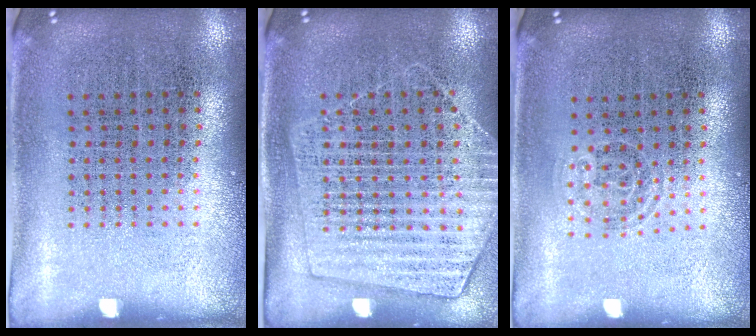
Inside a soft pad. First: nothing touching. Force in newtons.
{"total": 1.4, "press": 1.4, "slide": 0.2}
{"total": 0.8, "press": 0.5, "slide": 0.5}